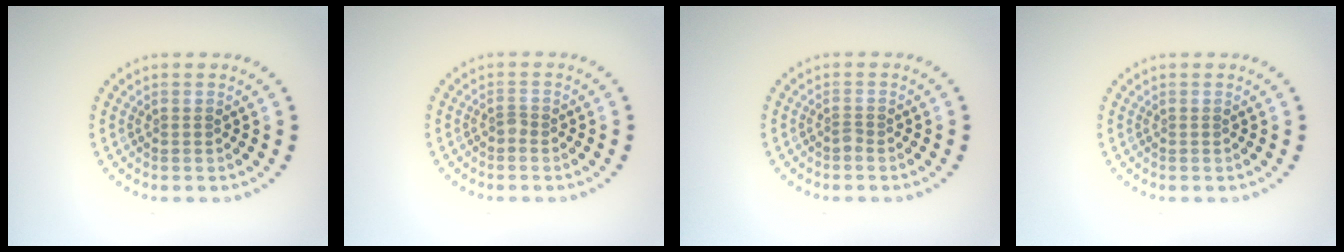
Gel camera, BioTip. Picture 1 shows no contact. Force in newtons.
{"total": 0.8, "press": 0.5, "slide": 0.5}
{"total": 0.7, "press": 0.4, "slide": 0.6}
{"total": 0.0}